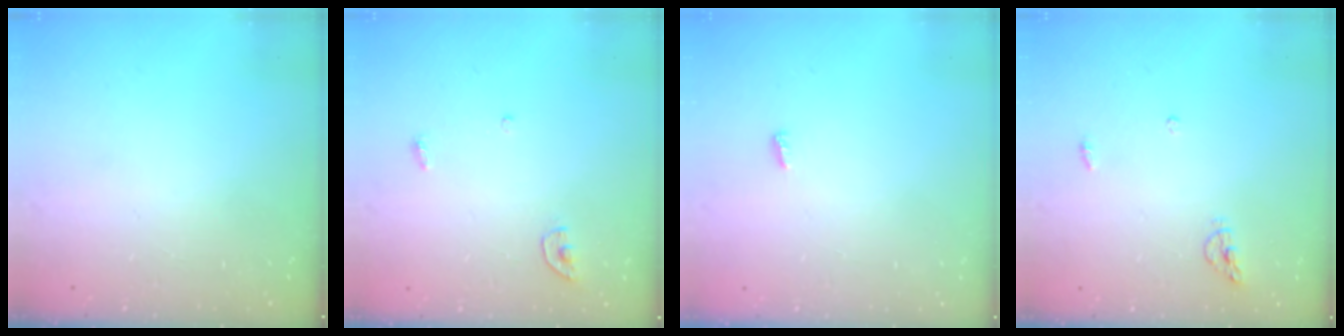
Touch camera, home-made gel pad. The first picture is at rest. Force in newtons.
{"total": 3.8, "press": 3.8, "slide": 0.3}
{"total": 2.8, "press": 2.8, "slide": 0.5}
{"total": 5.4, "press": 5.4, "slide": 0.5}